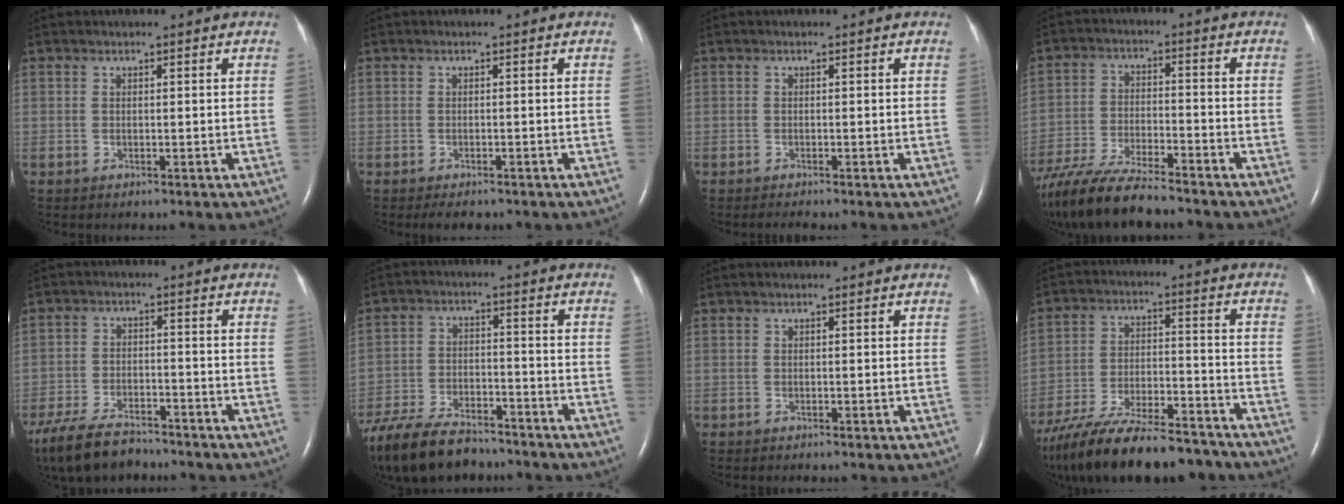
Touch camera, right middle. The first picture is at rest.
{"total": 2.5, "force": [-2.0, 0.9, 1.1], "torque": [-0.016, -0.004, -0.022]}
{"total": 0.8, "force": [-0.7, -0.1, 0.3], "torque": [-0.012, -0.003, -0.013]}
{"total": 15.4, "force": [-13.2, 2.2, 7.7], "torque": [-0.159, -0.033, -0.228]}
{"total": 11.2, "force": [-9.1, 3.8, 5.4], "torque": [-0.105, -0.021, -0.153]}
{"total": 16.3, "force": [-13.2, 5.5, 7.7], "torque": [-0.174, -0.022, -0.221]}
{"total": 0.0}
{"total": 21.9, "force": [-18.5, 5.1, 10.7], "torque": [-0.196, -0.020, -0.294]}